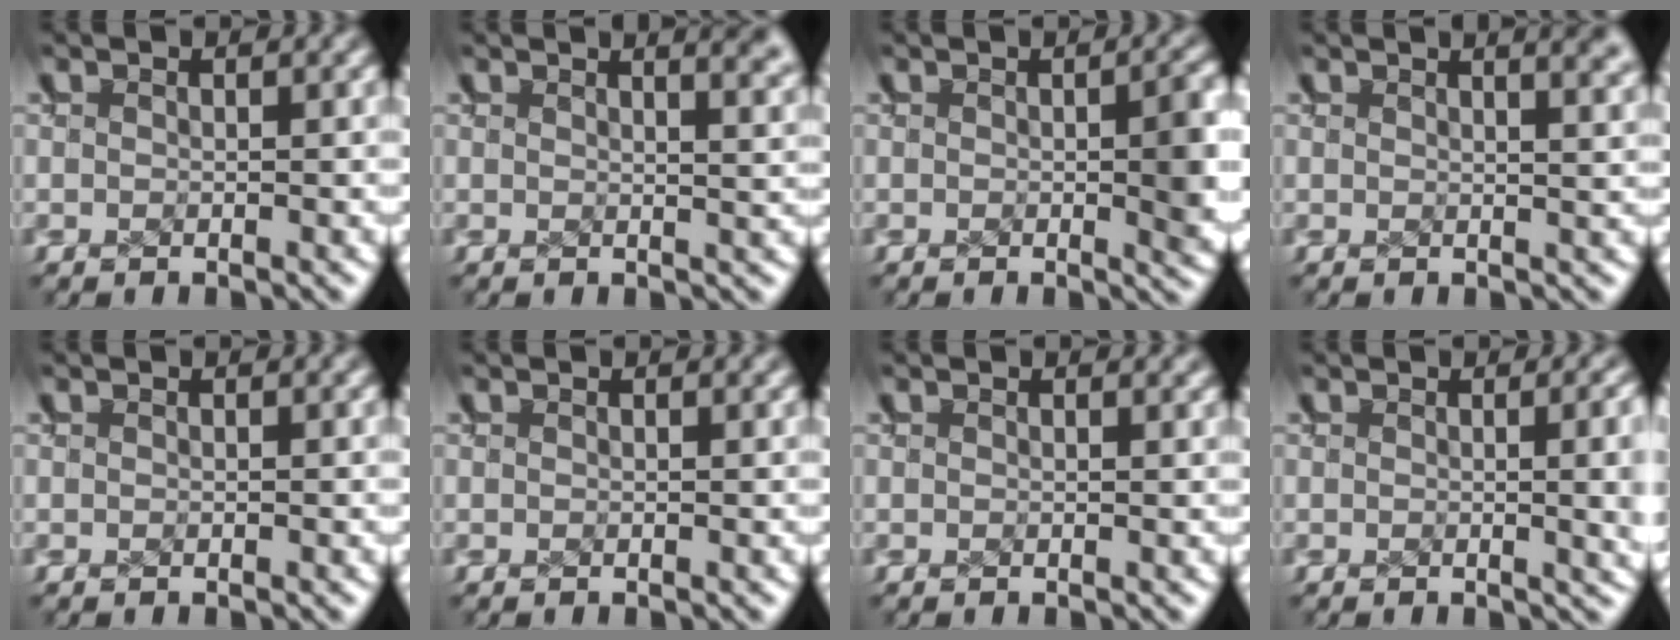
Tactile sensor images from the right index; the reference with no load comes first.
{"total": 3.8, "force": [2.9, 0.9, 2.3], "torque": [-0.023, 0.007, 0.039]}
{"total": 2.8, "force": [-0.3, 0.9, 2.7], "torque": [-0.024, 0.000, -0.001]}
{"total": 3.1, "force": [2.3, 0.6, 1.9], "torque": [-0.022, 0.004, 0.032]}
{"total": 0.0}
{"total": 0.0}
{"total": 0.6, "force": [0.6, -0.1, 0.0], "torque": [-0.003, -0.001, 0.009]}
{"total": 2.4, "force": [0.4, 0.5, 2.3], "torque": [-0.020, 0.000, 0.007]}